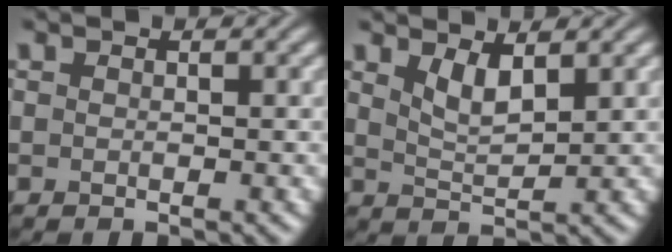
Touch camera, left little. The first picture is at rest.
{"total": 2.5, "force": [1.6, 0.7, 1.8], "torque": [-0.037, -0.009, 0.034]}